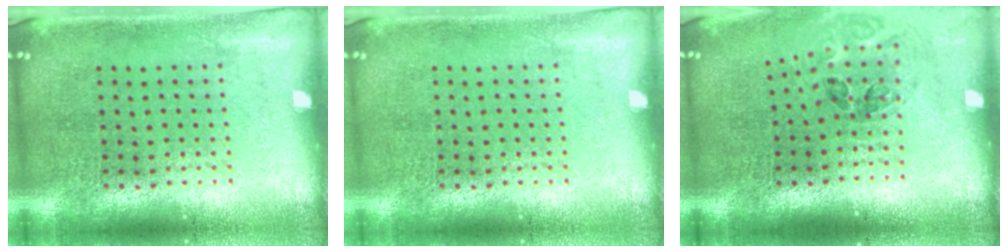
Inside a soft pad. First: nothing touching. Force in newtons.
{"total": 0.0}
{"total": 1.2, "press": 1.1, "slide": 0.4}